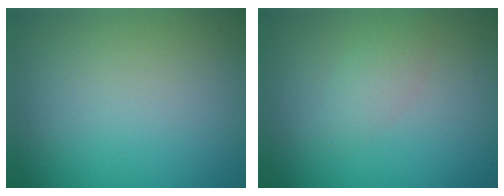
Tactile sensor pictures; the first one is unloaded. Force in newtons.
{"total": 1.6, "press": 1.6, "slide": 0.0}